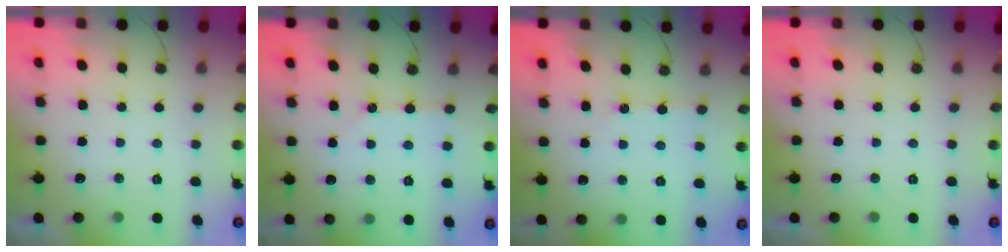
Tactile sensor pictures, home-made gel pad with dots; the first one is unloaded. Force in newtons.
{"total": 2.0, "press": 2.0, "slide": 0.1}
{"total": 1.4, "press": 1.3, "slide": 0.3}
{"total": 0.0}